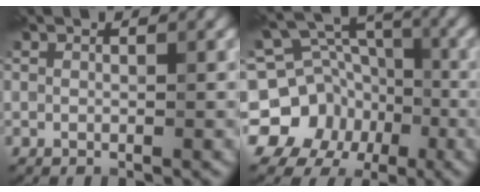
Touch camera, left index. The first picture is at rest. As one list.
[{"total": 11.1, "force": [-5.0, 9.5, 3.0], "torque": [-0.061, -0.006, -0.101]}]